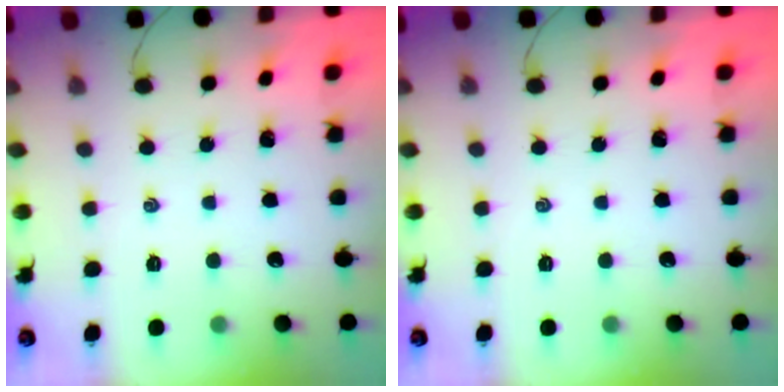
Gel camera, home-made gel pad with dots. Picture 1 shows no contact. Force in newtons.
{"total": 0.0}